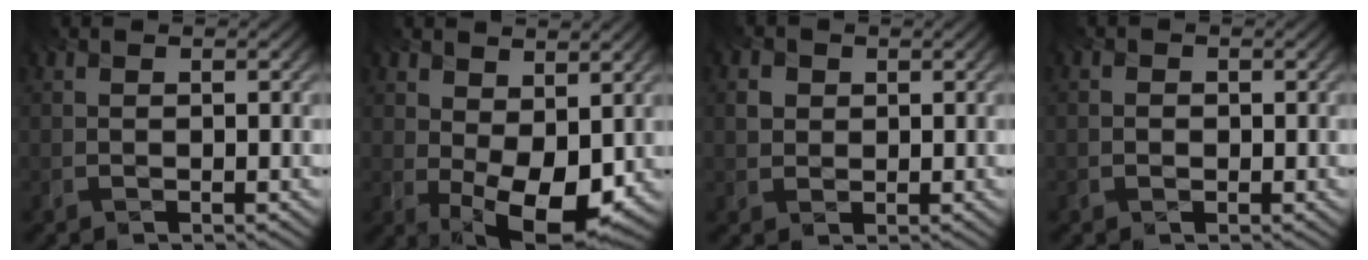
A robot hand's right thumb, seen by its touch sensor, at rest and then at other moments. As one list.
[{"total": 9.7, "force": [0.8, 5.6, 7.9], "torque": [-0.136, -0.012, 0.021]}, {"total": 1.7, "force": [0.0, 1.7, 0.1], "torque": [-0.009, -0.002, 0.000]}, {"total": 1.0, "force": [-0.6, 0.8, -0.3], "torque": [0.006, -0.002, -0.008]}]